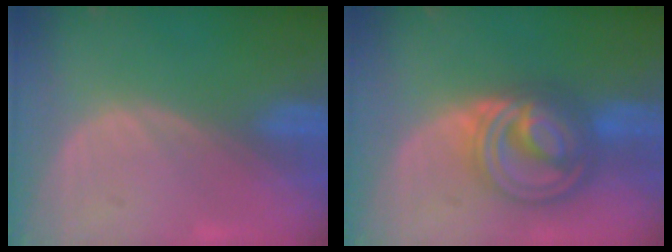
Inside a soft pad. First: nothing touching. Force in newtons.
{"total": 9.0, "press": 9.0, "slide": 0.7}